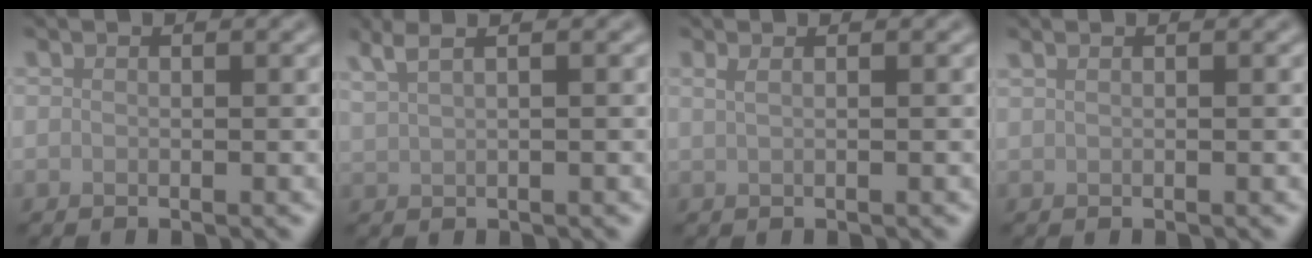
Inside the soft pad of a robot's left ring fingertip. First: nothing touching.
{"total": 3.5, "force": [2.4, 1.3, 2.3], "torque": [-0.033, 0.018, 0.020]}
{"total": 1.6, "force": [0.7, 0.8, 1.2], "torque": [-0.014, -0.003, 0.002]}
{"total": 1.0, "force": [0.7, 0.5, 0.7], "torque": [-0.012, 0.000, 0.009]}